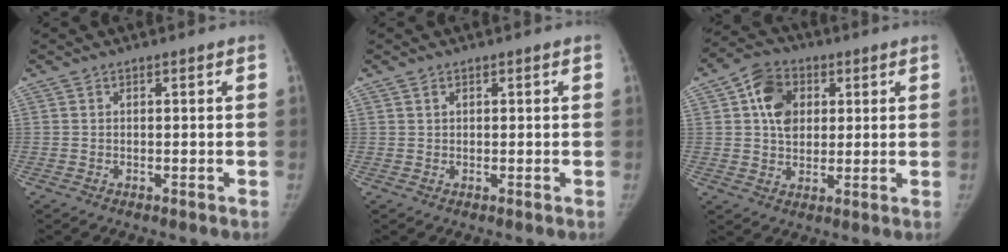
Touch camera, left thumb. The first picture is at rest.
{"total": 0.7, "force": [0.4, 0.5, 0.3], "torque": [0.001, -0.001, 0.007]}
{"total": 9.7, "force": [2.8, 7.4, 5.6], "torque": [-0.067, -0.001, 0.044]}